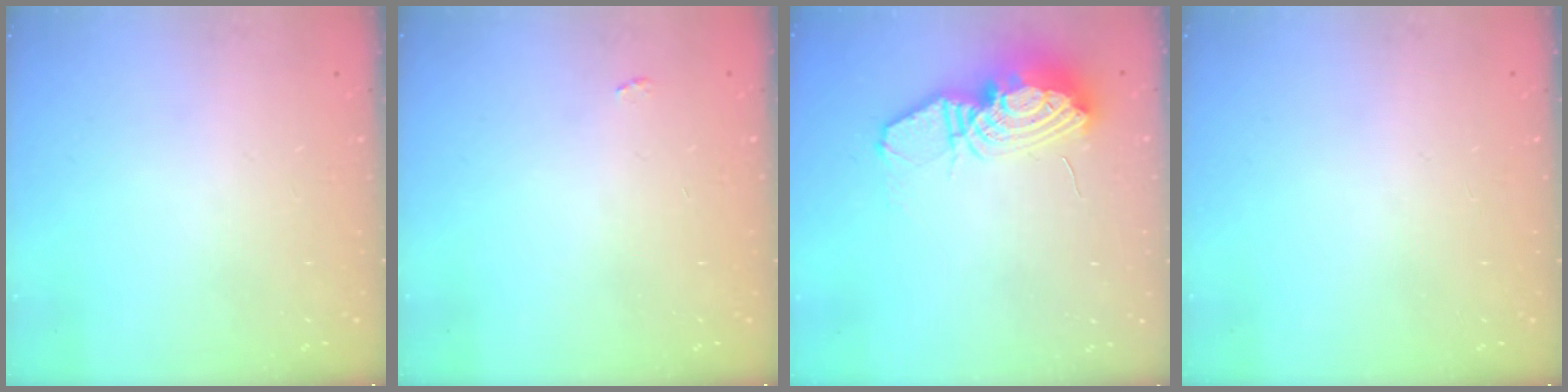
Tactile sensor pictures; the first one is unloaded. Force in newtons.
{"total": 2.2, "press": 2.1, "slide": 0.3}
{"total": 14.4, "press": 14.4, "slide": 1.4}
{"total": 0.0}